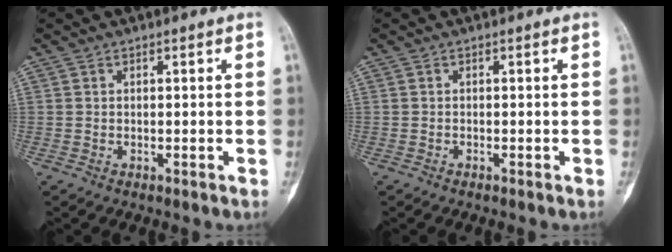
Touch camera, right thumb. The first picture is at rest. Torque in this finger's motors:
{"motor_torque": [0.15, 0.05, -0.04, -0.12, -0.11]}